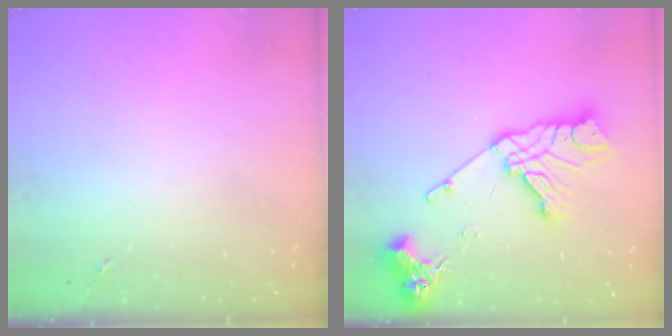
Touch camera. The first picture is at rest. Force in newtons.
{"total": 17.2, "press": 17.1, "slide": 1.8}